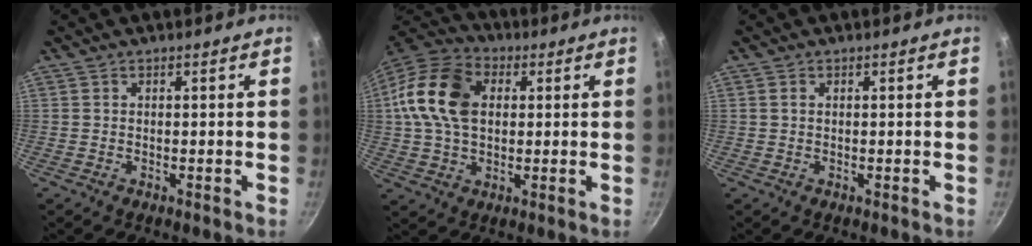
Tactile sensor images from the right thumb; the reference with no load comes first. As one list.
[{"total": 16.6, "force": [2.8, 11.6, 11.6], "torque": [-0.209, 0.023, 0.034]}, {"total": 0.7, "force": [0.2, 0.5, 0.4], "torque": [-0.007, 0.003, 0.002]}]